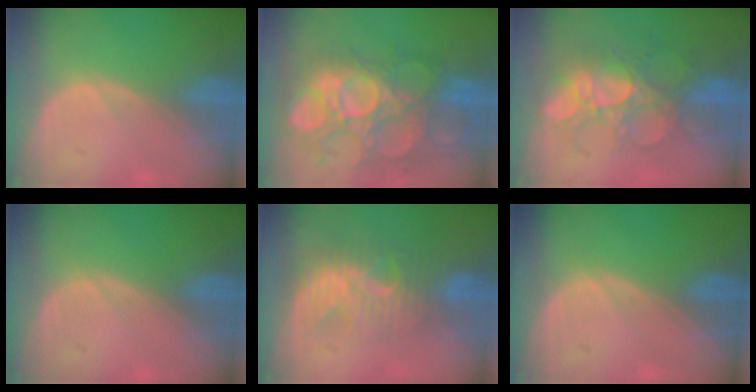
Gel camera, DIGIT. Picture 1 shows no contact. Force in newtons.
{"total": 12.4, "press": 11.6, "slide": 4.3}
{"total": 8.8, "press": 8.5, "slide": 2.3}
{"total": 0.0}
{"total": 7.7, "press": 7.2, "slide": 2.6}
{"total": 0.0}